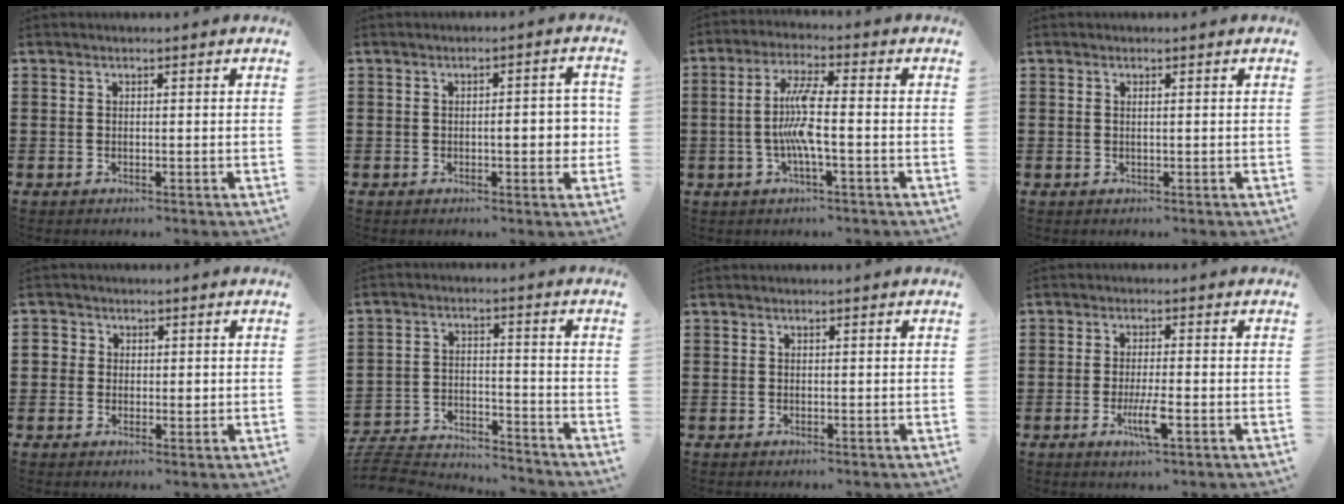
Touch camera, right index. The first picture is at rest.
{"total": 4.7, "force": [-0.6, 1.3, 4.5], "torque": [-0.051, -0.002, -0.017]}
{"total": 7.2, "force": [-1.1, 1.1, 7.0], "torque": [-0.154, -0.009, -0.031]}
{"total": 0.6, "force": [0.0, -0.1, 0.6], "torque": [-0.011, -0.003, 0.001]}
{"total": 2.4, "force": [0.2, 2.1, 1.0], "torque": [-0.027, 0.010, 0.001]}
{"total": 5.4, "force": [-5.3, 0.5, 1.1], "torque": [-0.038, -0.006, -0.111]}
{"total": 0.0}
{"total": 5.0, "force": [-1.9, 0.7, 4.6], "torque": [-0.089, -0.012, -0.034]}